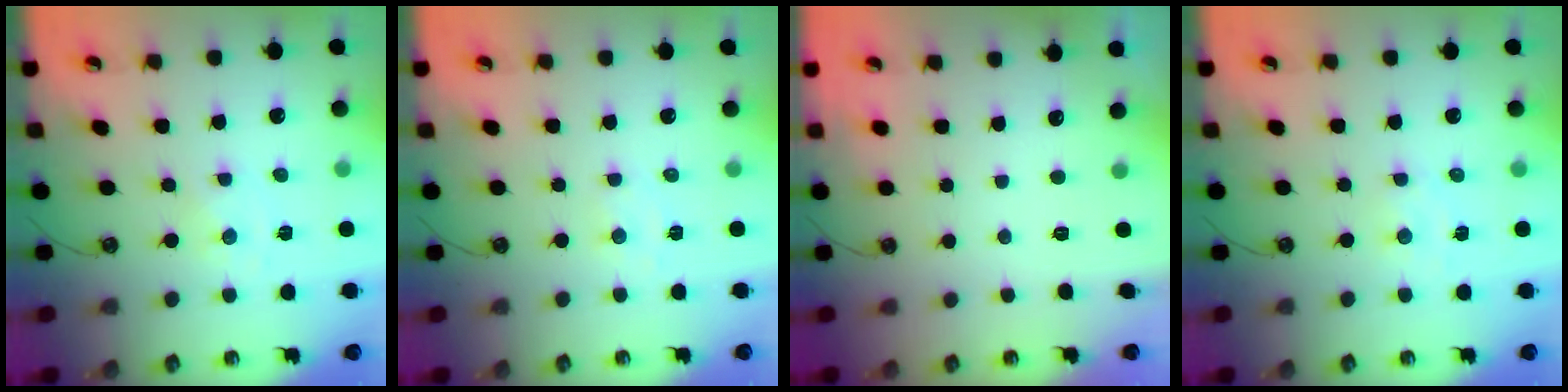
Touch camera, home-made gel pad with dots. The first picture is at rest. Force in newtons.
{"total": 5.6, "press": 5.5, "slide": 0.4}
{"total": 0.0}
{"total": 1.6, "press": 1.5, "slide": 0.3}